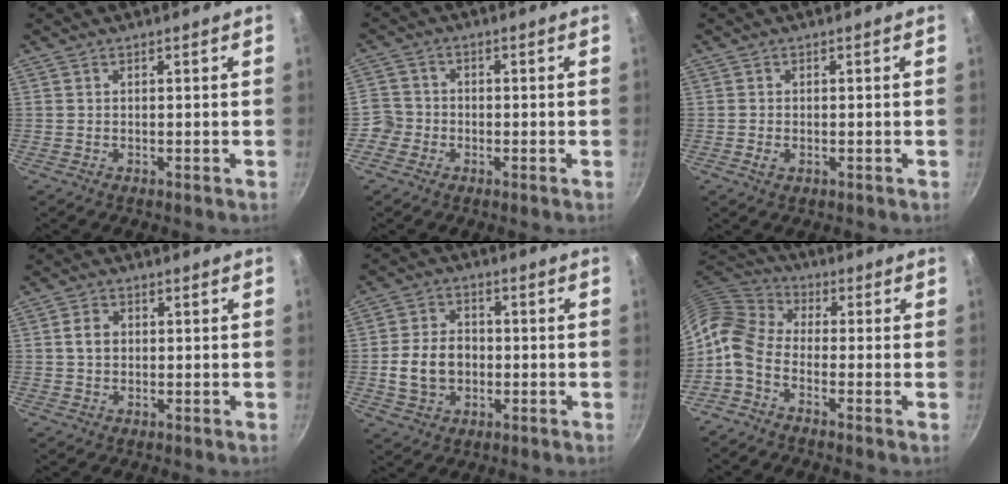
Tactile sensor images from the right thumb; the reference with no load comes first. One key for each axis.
{"total": 4.5, "fx": -2.0, "fy": 4.0, "fz": 0.8, "tx": 0.009, "ty": 0.021, "tz": -0.046}
{"total": 1.4, "fx": -0.4, "fy": 1.0, "fz": 1.0, "tx": -0.020, "ty": -0.002, "tz": -0.007}
{"total": 3.3, "fx": 0.3, "fy": 2.7, "fz": 2.0, "tx": -0.027, "ty": 0.005, "tz": 0.004}
{"total": 9.5, "fx": -1.1, "fy": 7.5, "fz": 5.7, "tx": -0.082, "ty": 0.016, "tz": -0.021}
{"total": 8.8, "fx": -2.7, "fy": 5.5, "fz": 6.3, "tx": -0.125, "ty": 0.036, "tz": -0.076}